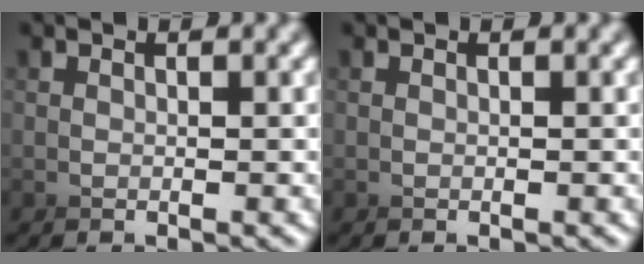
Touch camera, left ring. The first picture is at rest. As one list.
[{"total": 0.0}]